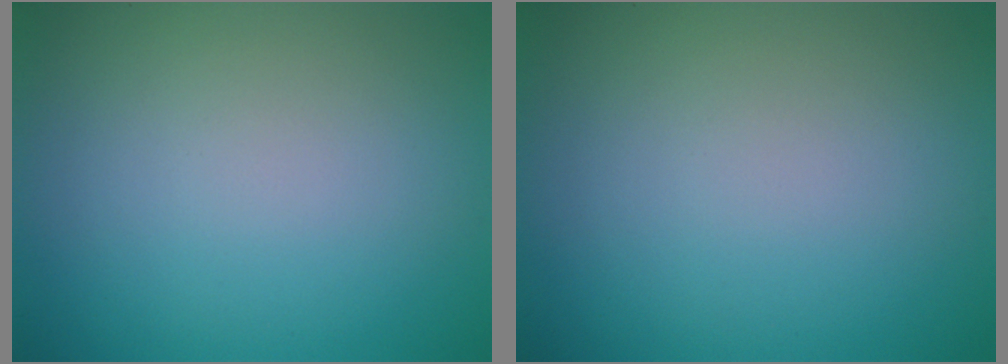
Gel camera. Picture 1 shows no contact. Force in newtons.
{"total": 0.0}